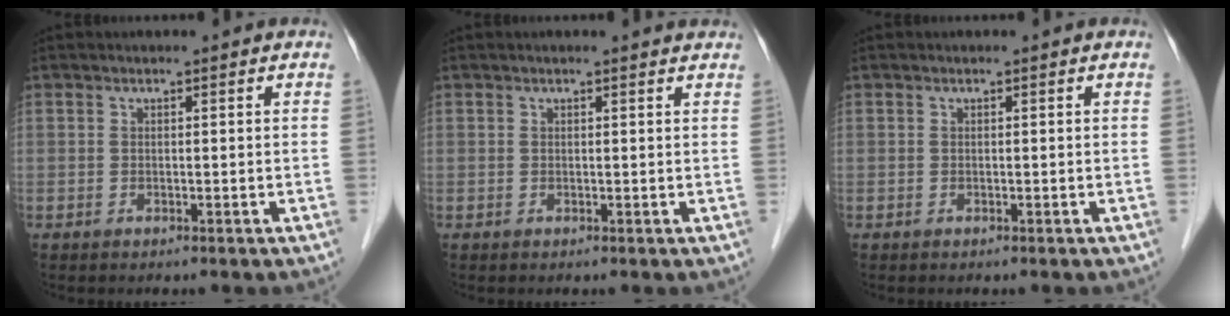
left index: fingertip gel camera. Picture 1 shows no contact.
{"total": 3.0, "force": [2.9, 0.1, 0.8], "torque": [-0.012, 0.006, 0.022]}
{"total": 0.0}